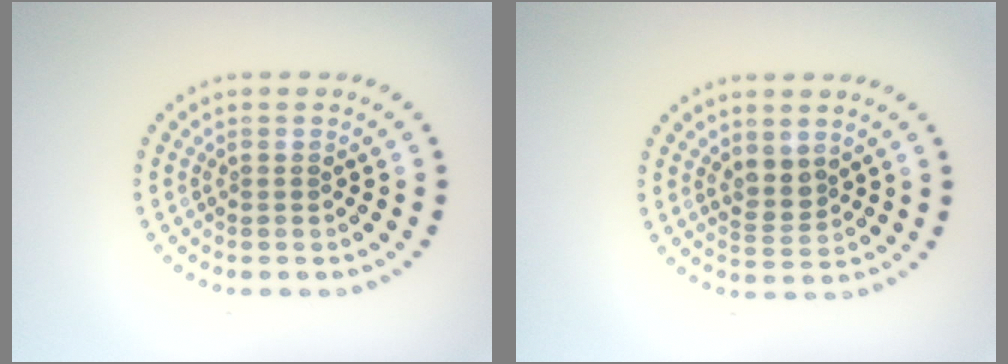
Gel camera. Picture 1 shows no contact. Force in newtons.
{"total": 2.0, "press": 1.7, "slide": 1.1}